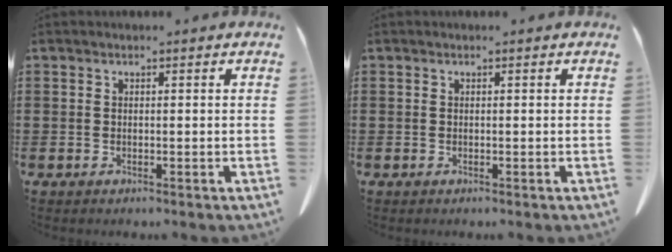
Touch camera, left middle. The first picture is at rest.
{"total": 0.0}